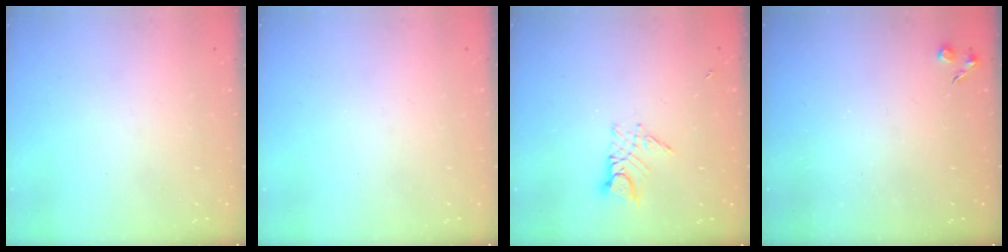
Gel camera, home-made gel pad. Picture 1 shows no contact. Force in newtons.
{"total": 0.0}
{"total": 7.6, "press": 7.6, "slide": 0.8}
{"total": 3.6, "press": 3.6, "slide": 0.5}